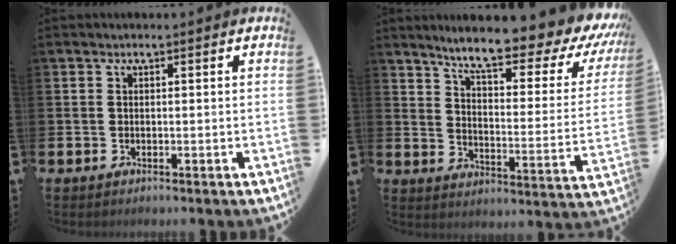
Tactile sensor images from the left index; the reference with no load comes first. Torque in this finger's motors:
{"motor_torque": [1.16, -0.98, 1.05, 0.21]}